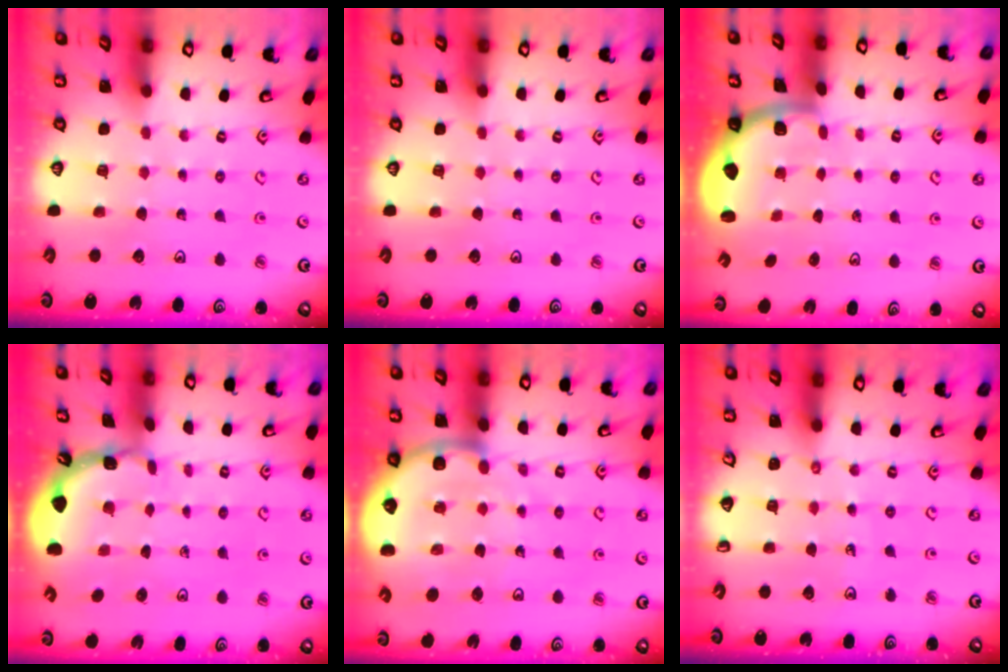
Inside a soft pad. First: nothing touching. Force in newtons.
{"total": 0.0}
{"total": 2.0, "press": 2.0, "slide": 0.5}
{"total": 1.6, "press": 1.6, "slide": 0.1}
{"total": 9.2, "press": 8.9, "slide": 2.5}
{"total": 3.4, "press": 3.2, "slide": 1.4}